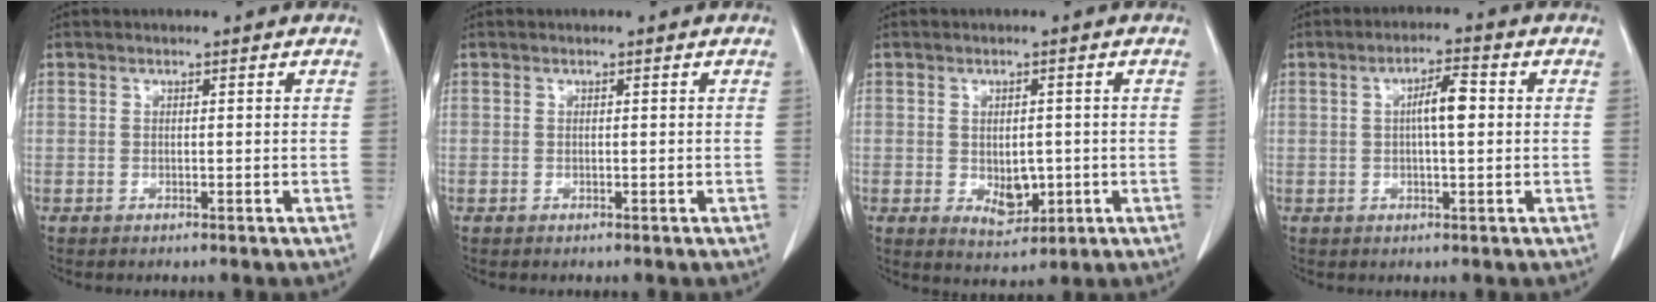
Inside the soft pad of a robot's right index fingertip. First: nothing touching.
{"total": 0.0}
{"total": 4.8, "force": [-0.8, 3.0, 3.7], "torque": [-0.056, -0.006, 0.003]}
{"total": 4.7, "force": [0.5, 0.9, 4.6], "torque": [-0.081, 0.009, 0.005]}